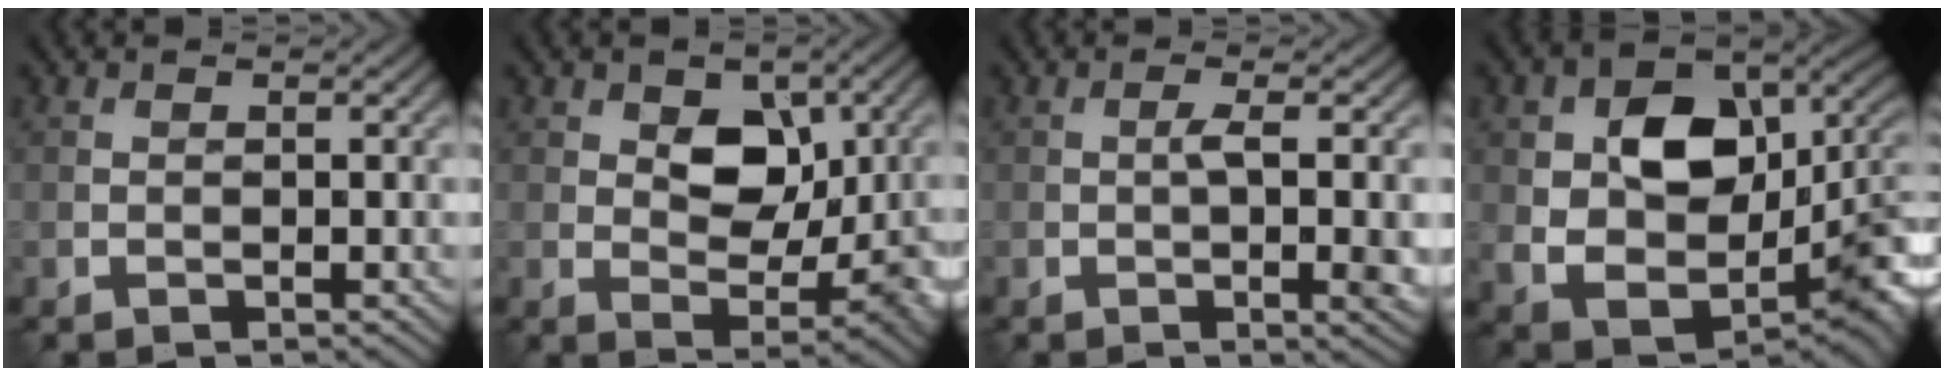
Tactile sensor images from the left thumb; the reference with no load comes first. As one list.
[{"total": 7.5, "force": [1.6, 4.5, 5.8], "torque": [-0.079, -0.005, 0.026]}, {"total": 3.8, "force": [-0.1, 0.6, 3.7], "torque": [-0.065, 0.000, -0.001]}, {"total": 13.7, "force": [1.5, 9.7, 9.5], "torque": [-0.160, -0.015, 0.035]}]